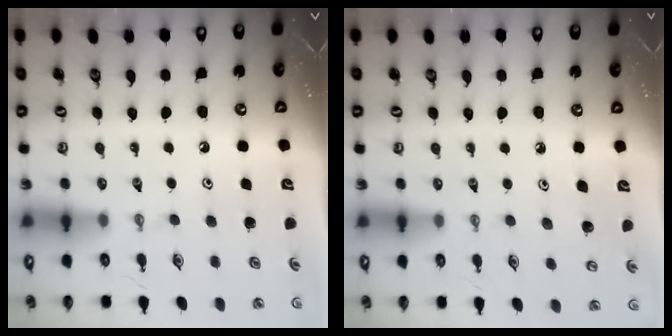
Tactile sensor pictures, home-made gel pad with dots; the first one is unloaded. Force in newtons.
{"total": 5.9, "press": 5.8, "slide": 1.2}